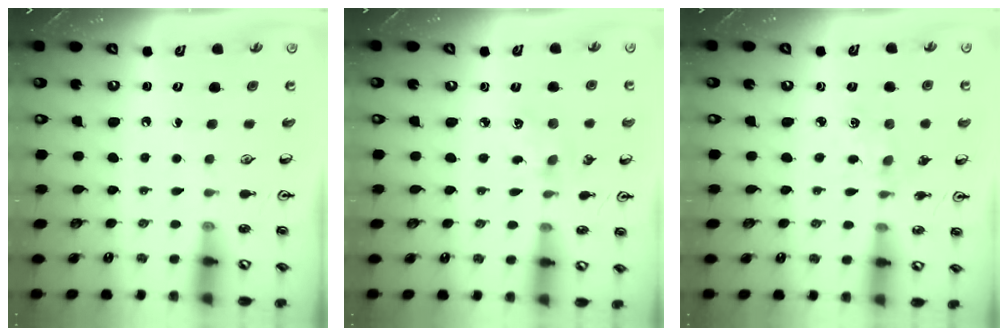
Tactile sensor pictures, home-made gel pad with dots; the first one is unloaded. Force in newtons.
{"total": 1.7, "press": 1.7, "slide": 0.4}
{"total": 1.1, "press": 1.1, "slide": 0.2}